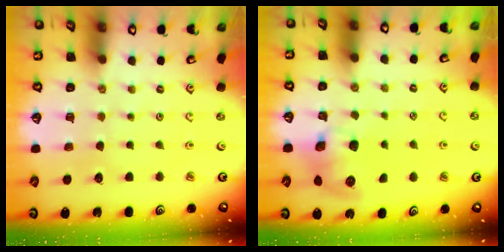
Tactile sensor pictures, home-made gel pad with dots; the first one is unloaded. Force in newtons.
{"total": 9.4, "press": 9.3, "slide": 0.8}